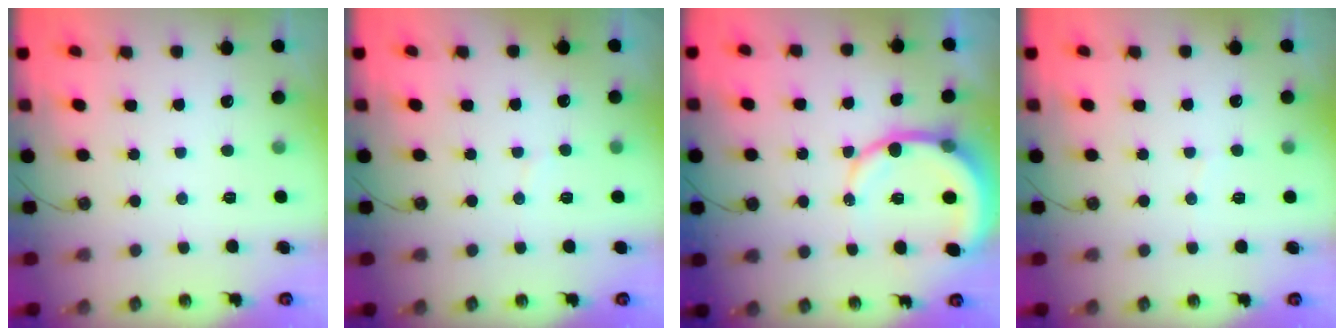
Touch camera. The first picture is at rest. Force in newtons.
{"total": 2.8, "press": 2.8, "slide": 0.3}
{"total": 9.3, "press": 9.1, "slide": 1.4}
{"total": 3.0, "press": 2.9, "slide": 0.3}